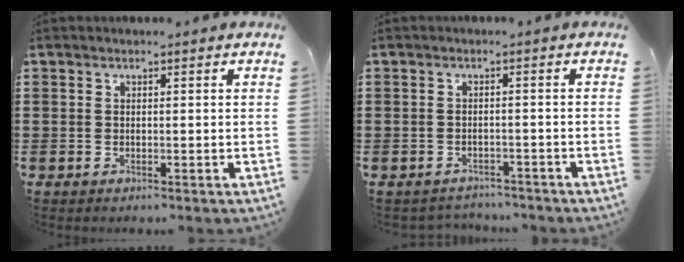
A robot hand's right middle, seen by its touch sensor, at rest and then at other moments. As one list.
[{"total": 2.0, "force": [-2.0, 0.4, -0.2], "torque": [-0.005, -0.002, -0.044]}]